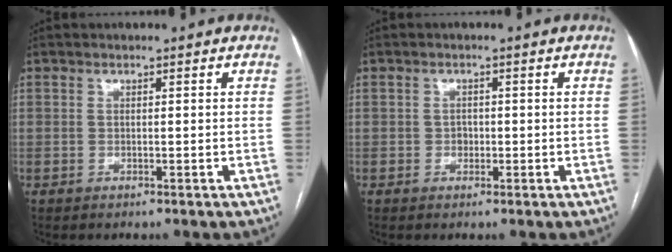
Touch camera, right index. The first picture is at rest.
{"total": 1.3, "force": [-0.3, 1.1, 0.6], "torque": [-0.007, 0.004, -0.004]}